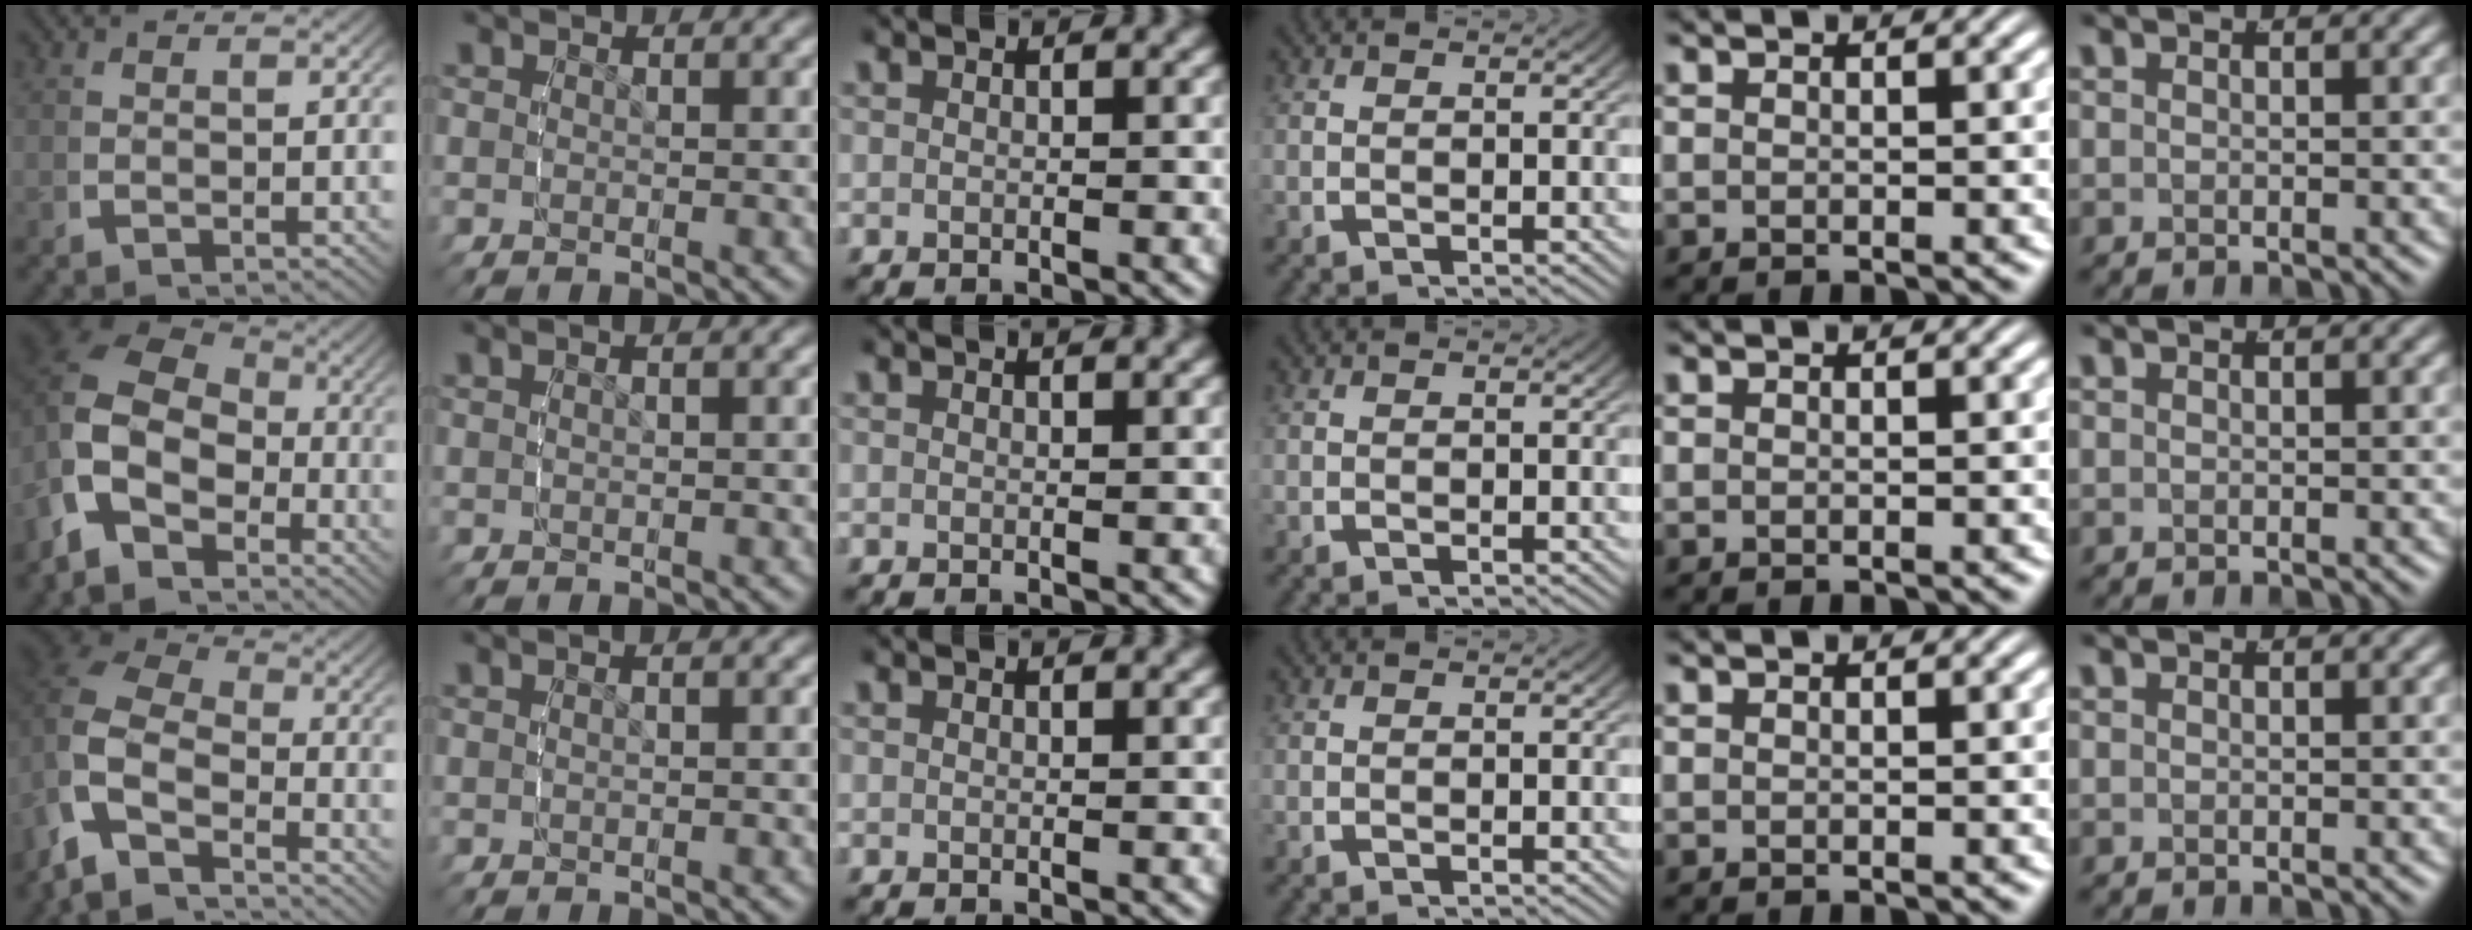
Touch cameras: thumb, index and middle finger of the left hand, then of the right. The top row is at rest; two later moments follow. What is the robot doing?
{"motion": "lift_and_place", "object": "sponge"}